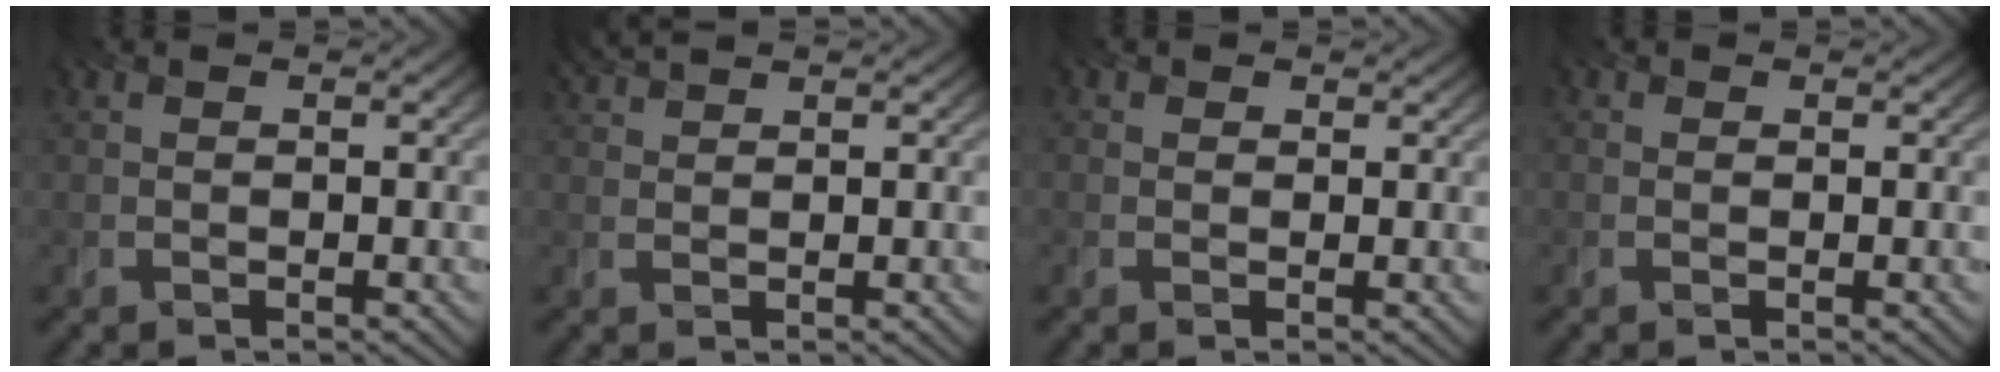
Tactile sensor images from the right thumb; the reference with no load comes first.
{"total": 2.1, "force": [2.0, 0.3, 0.7], "torque": [-0.019, 0.011, 0.043]}
{"total": 0.9, "force": [0.4, 0.8, 0.0], "torque": [0.004, -0.005, 0.002]}
{"total": 0.0}